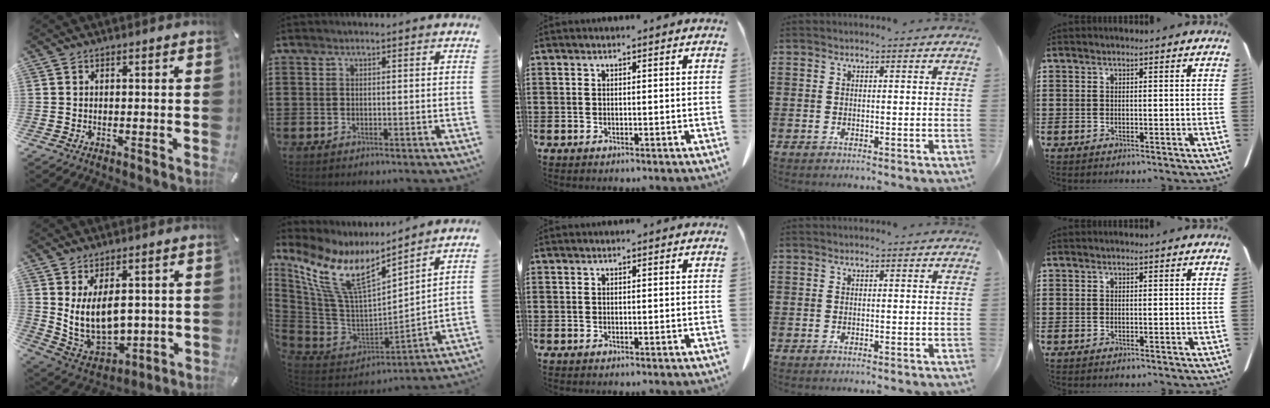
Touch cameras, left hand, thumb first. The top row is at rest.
{"thumb": {"total": 12.5, "force": [3.2, 7.9, 9.1], "torque": [-0.180, -0.035, 0.060]}, "index": {"total": 12.2, "force": [7.3, 4.1, 8.9], "torque": [-0.210, -0.050, 0.128]}}